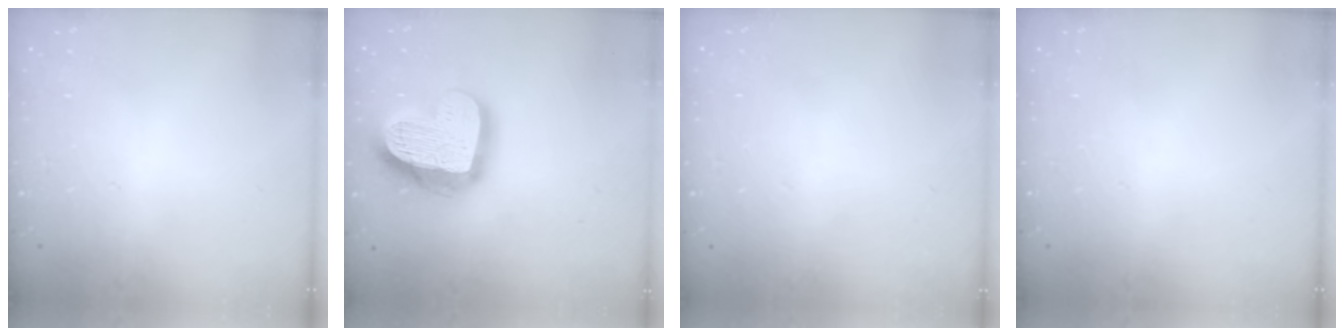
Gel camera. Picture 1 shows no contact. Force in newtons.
{"total": 21.6, "press": 21.5, "slide": 1.9}
{"total": 0.0}
{"total": 0.0}